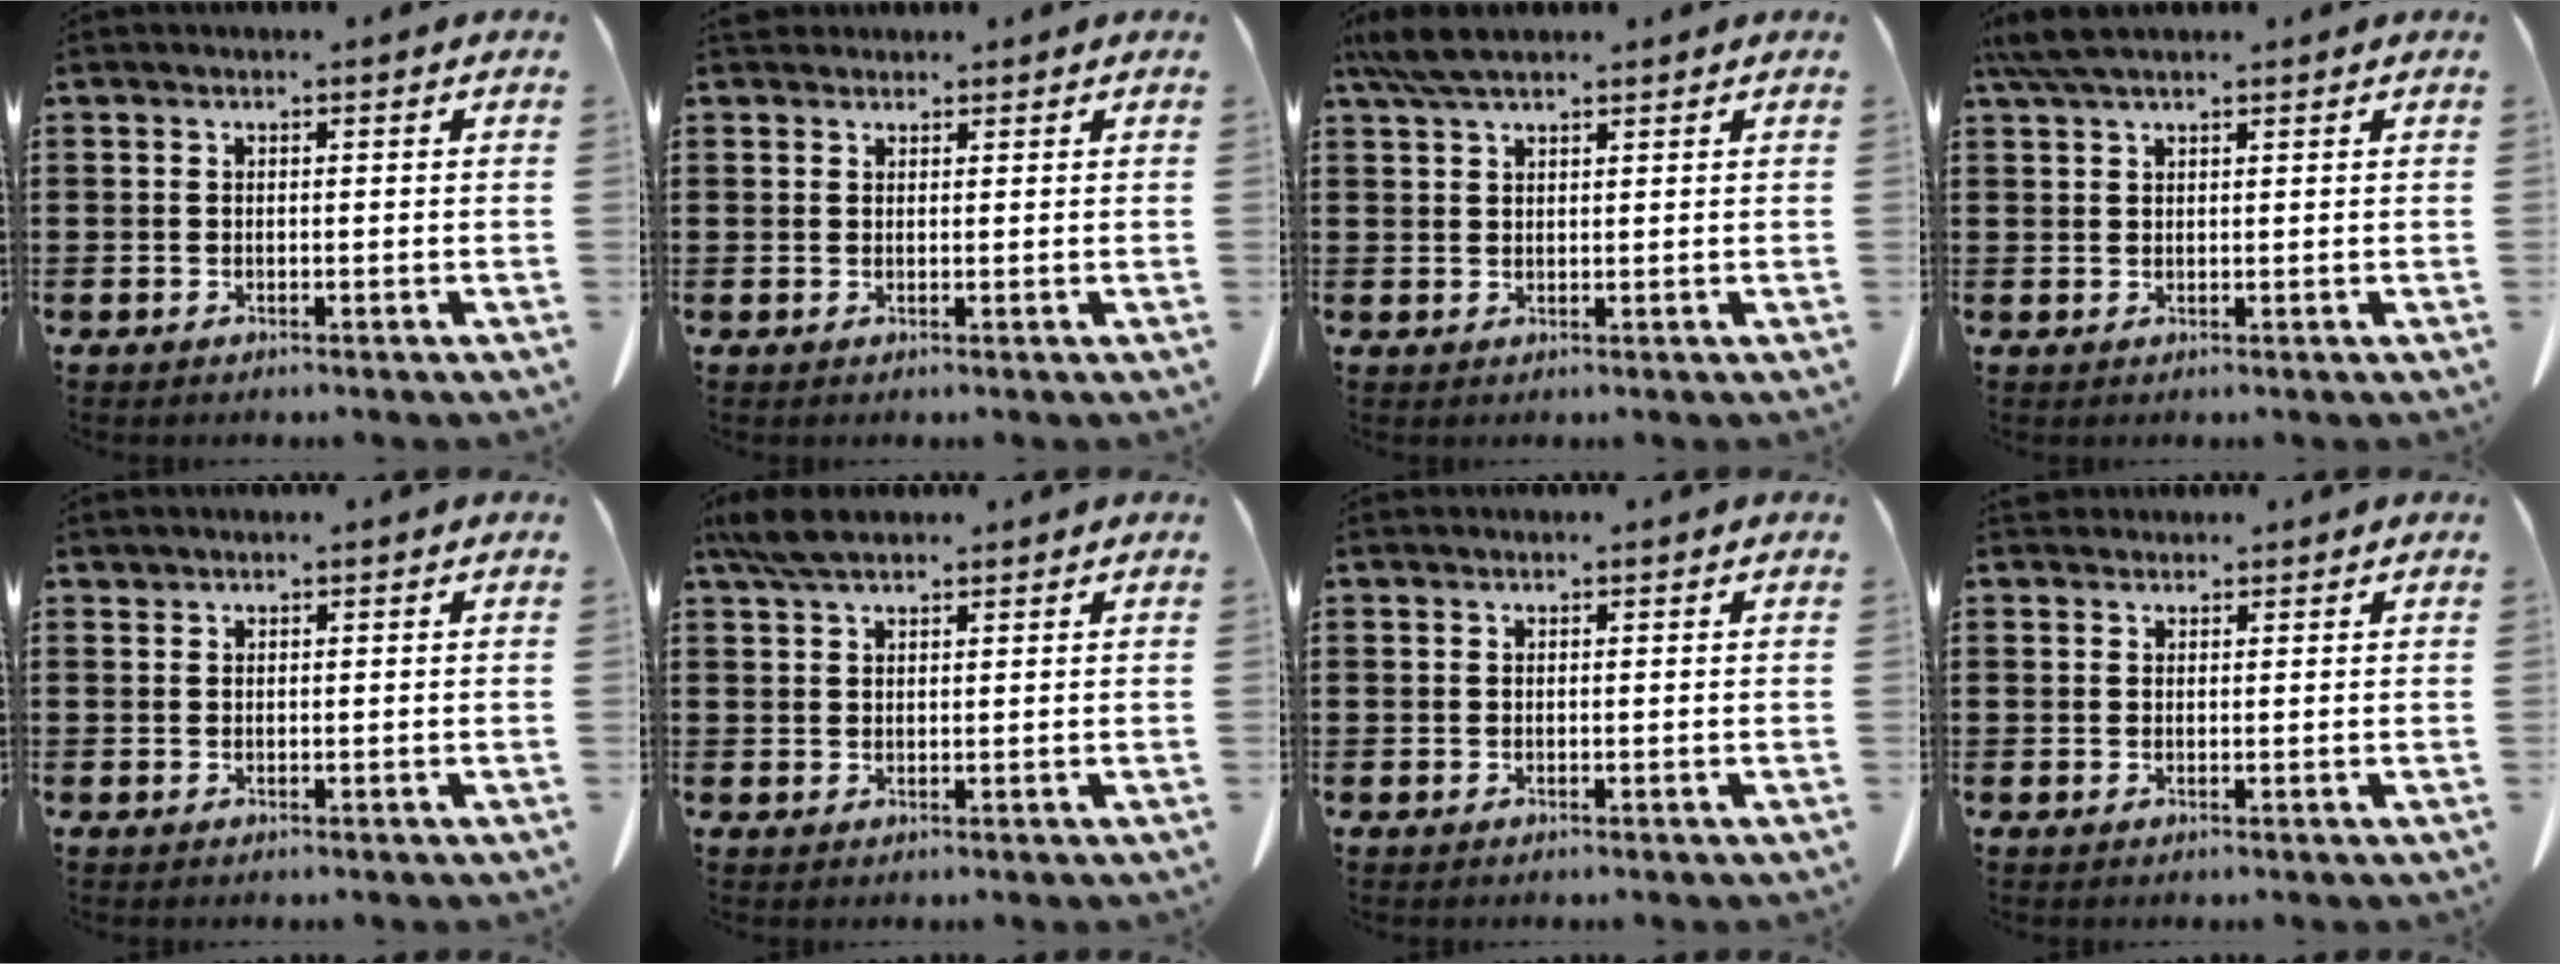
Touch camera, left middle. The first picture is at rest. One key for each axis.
{"total": 1.7, "fx": 1.6, "fy": 0.7, "fz": 0.2, "tx": -0.010, "ty": 0.002, "tz": 0.033}
{"total": 4.7, "fx": 3.6, "fy": 1.1, "fz": 2.9, "tx": -0.065, "ty": 0.000, "tz": 0.068}
{"total": 4.1, "fx": 3.0, "fy": 0.9, "fz": 2.6, "tx": -0.060, "ty": 0.001, "tz": 0.059}
{"total": 0.5, "fx": 0.5, "fy": 0.1, "fz": 0.0, "tx": -0.002, "ty": 0.000, "tz": 0.011}
{"total": 4.4, "fx": 3.3, "fy": 1.3, "fz": 2.6, "tx": -0.060, "ty": 0.001, "tz": 0.063}
{"total": 0.0}
{"total": 1.5, "fx": 1.4, "fy": 0.6, "fz": 0.2, "tx": -0.008, "ty": 0.001, "tz": 0.029}